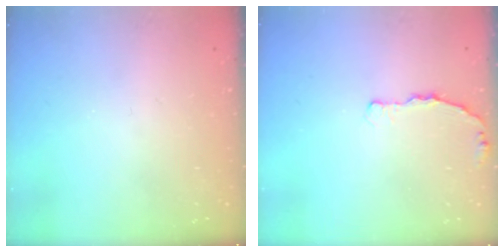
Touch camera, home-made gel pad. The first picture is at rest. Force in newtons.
{"total": 3.7, "press": 3.7, "slide": 0.4}